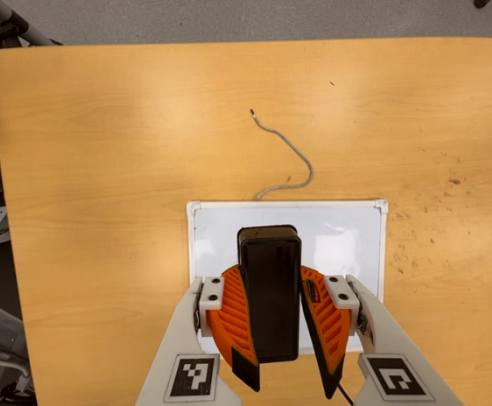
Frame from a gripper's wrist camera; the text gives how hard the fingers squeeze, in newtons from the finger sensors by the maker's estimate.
{"total": 11.0, "left": 10.2, "right": 11.7}